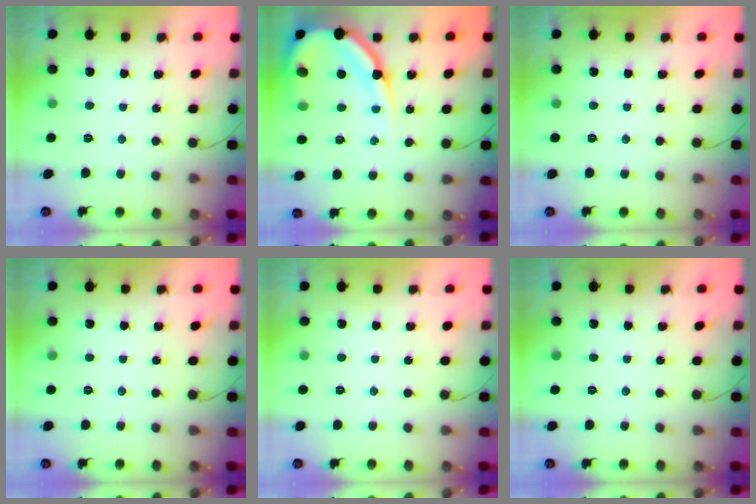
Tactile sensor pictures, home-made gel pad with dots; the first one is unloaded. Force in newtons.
{"total": 16.7, "press": 16.7, "slide": 1.7}
{"total": 0.0}
{"total": 0.0}
{"total": 0.0}
{"total": 0.0}